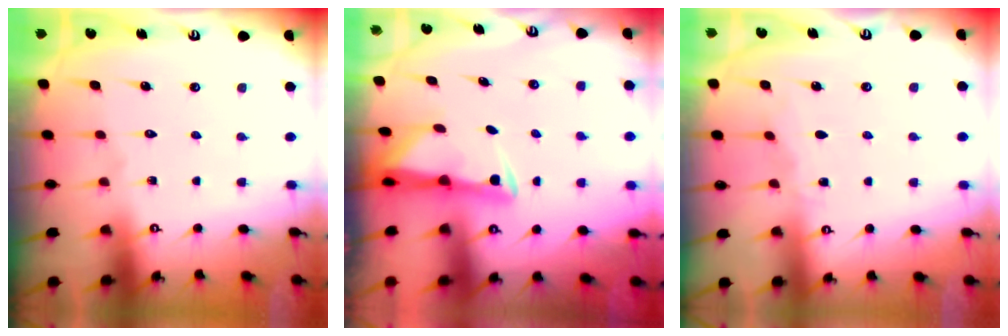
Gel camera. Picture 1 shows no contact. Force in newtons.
{"total": 3.2, "press": 3.1, "slide": 0.5}
{"total": 2.6, "press": 2.6, "slide": 0.1}